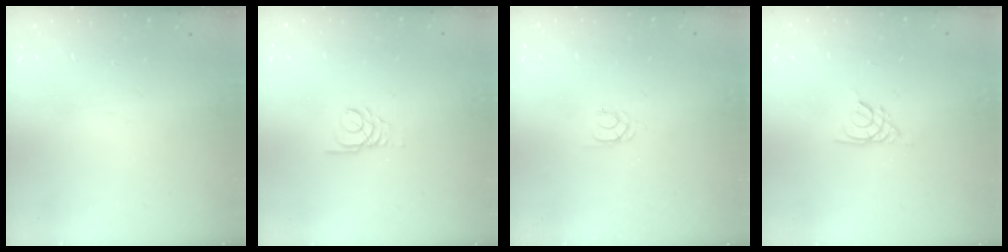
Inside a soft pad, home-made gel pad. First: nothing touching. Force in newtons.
{"total": 4.8, "press": 4.8, "slide": 0.3}
{"total": 1.3, "press": 1.2, "slide": 0.3}
{"total": 2.7, "press": 2.7, "slide": 0.4}